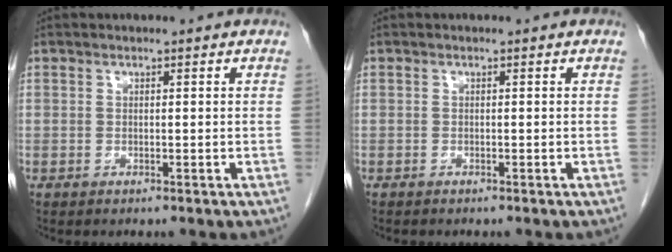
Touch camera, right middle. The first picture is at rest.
{"total": 0.5, "force": [-0.5, 0.2, 0.1], "torque": [-0.007, 0.000, -0.008]}